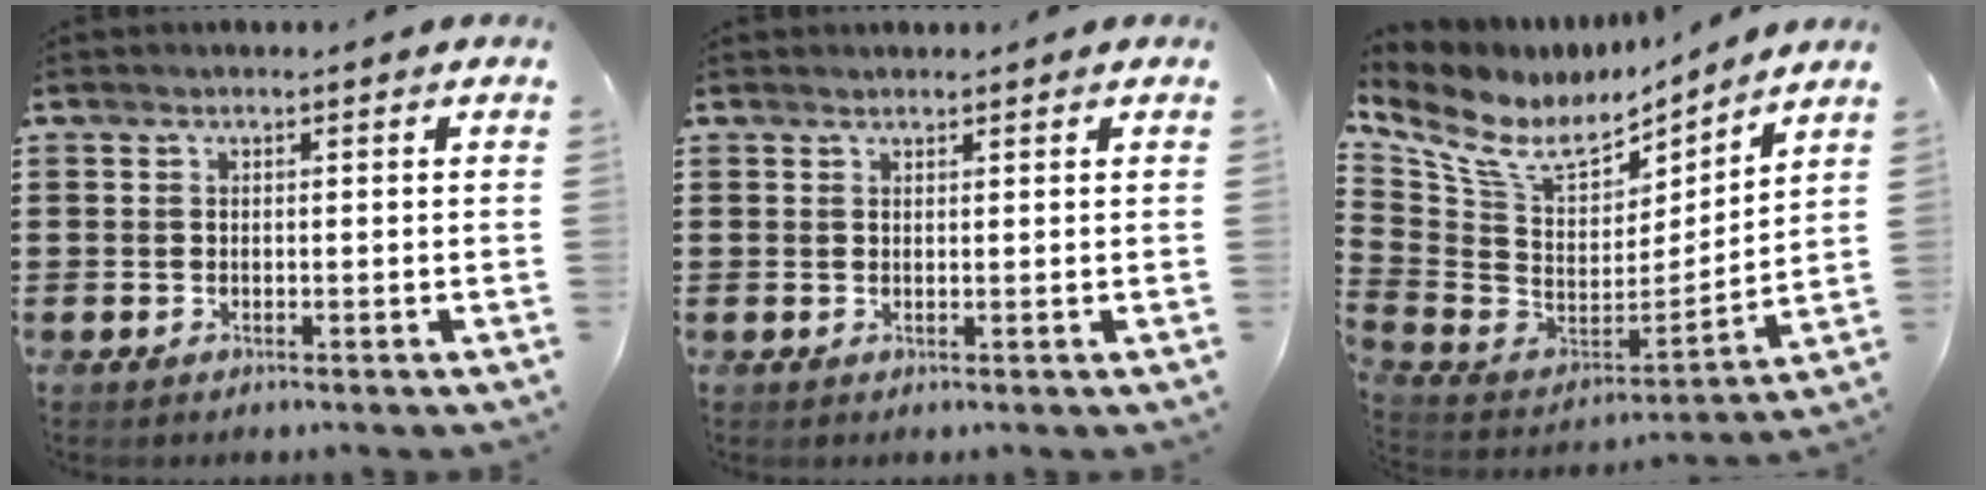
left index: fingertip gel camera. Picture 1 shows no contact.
{"total": 0.8, "force": [0.7, 0.3, -0.3], "torque": [0.003, 0.000, 0.014]}
{"total": 10.0, "force": [6.8, 5.1, 5.3], "torque": [-0.147, -0.046, 0.119]}